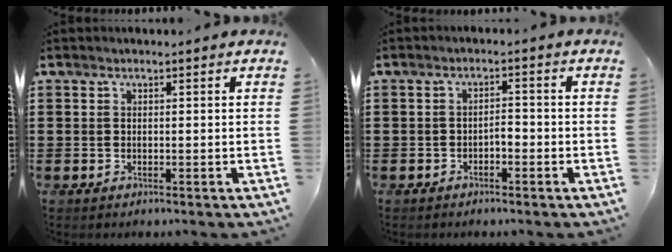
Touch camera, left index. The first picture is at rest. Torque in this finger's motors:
{"motor_torque": [0.09, 0.09, 0.05, 0.03]}